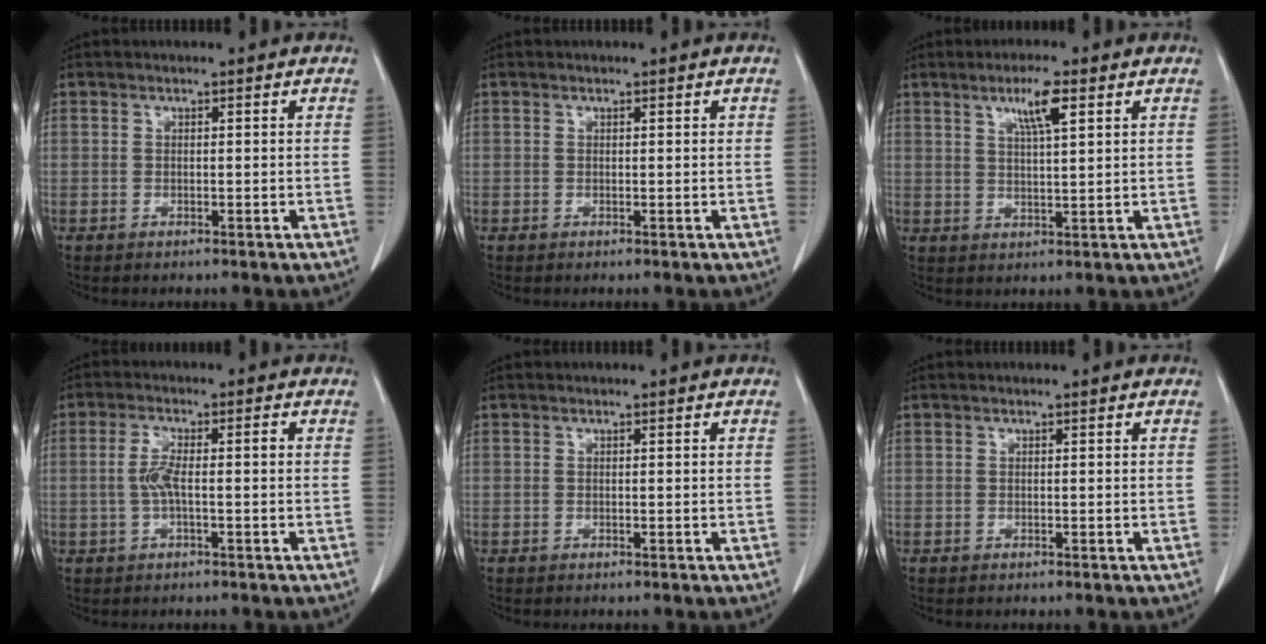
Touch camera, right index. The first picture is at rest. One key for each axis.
{"total": 0.0}
{"total": 5.0, "fx": 2.6, "fy": 0.0, "fz": 4.3, "tx": -0.076, "ty": -0.001, "tz": 0.045}
{"total": 4.4, "fx": -0.3, "fy": 1.0, "fz": 4.3, "tx": -0.096, "ty": 0.015, "tz": -0.006}
{"total": 0.0}
{"total": 0.0}